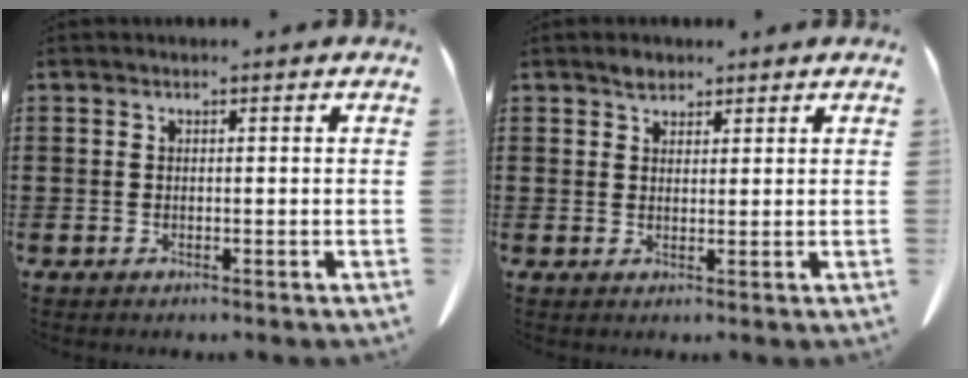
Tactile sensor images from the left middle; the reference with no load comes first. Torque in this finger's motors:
{"motor_torque": [0.01, 0.00, 0.00, 0.02]}